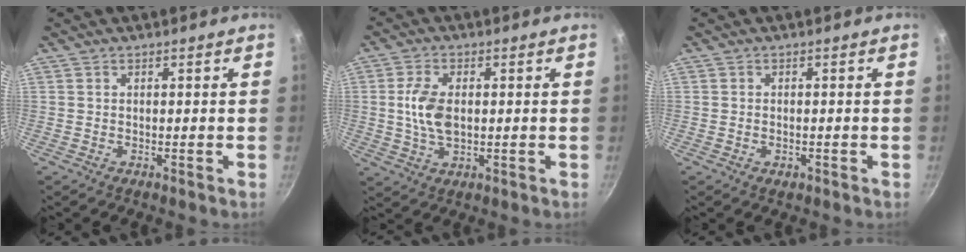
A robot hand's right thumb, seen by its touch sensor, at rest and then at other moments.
{"total": 7.4, "force": [0.5, 4.2, 6.1], "torque": [-0.126, -0.002, 0.011]}
{"total": 1.3, "force": [-0.4, 0.9, 0.8], "torque": [-0.014, 0.004, -0.004]}